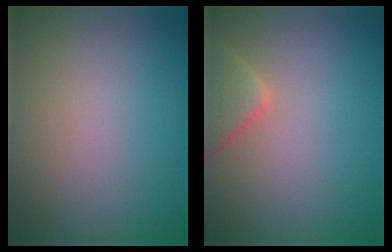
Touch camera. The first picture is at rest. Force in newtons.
{"total": 3.0, "press": 2.9, "slide": 0.3}